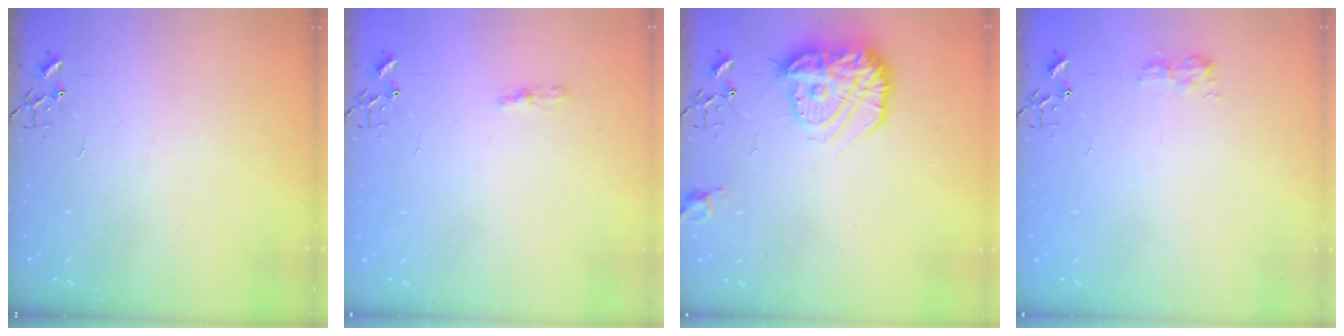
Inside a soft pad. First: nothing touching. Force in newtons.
{"total": 3.8, "press": 3.8, "slide": 0.5}
{"total": 20.4, "press": 20.4, "slide": 1.6}
{"total": 8.8, "press": 8.7, "slide": 0.4}